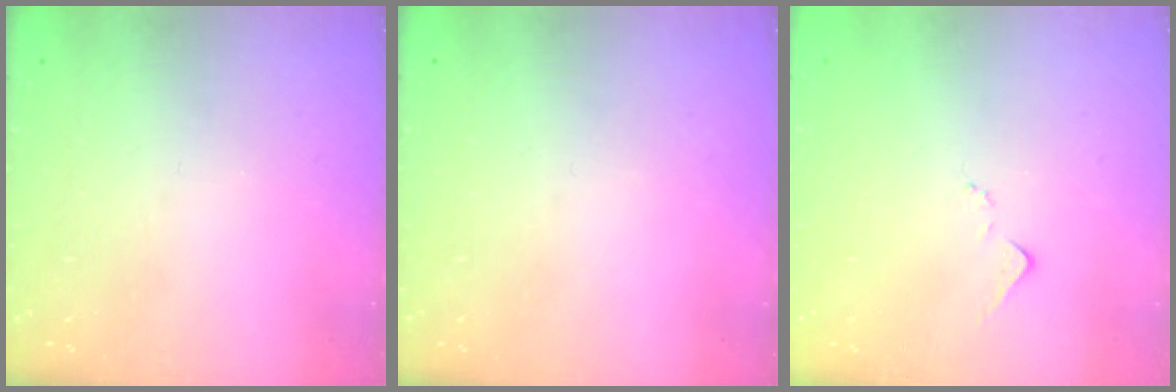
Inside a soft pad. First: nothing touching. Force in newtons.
{"total": 0.0}
{"total": 7.5, "press": 7.4, "slide": 0.8}